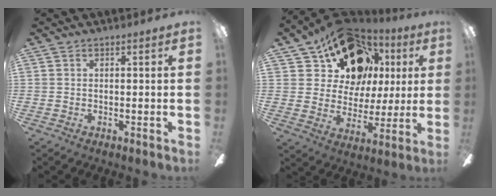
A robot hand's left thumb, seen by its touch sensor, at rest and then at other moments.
{"total": 18.1, "force": [10.3, 12.6, 7.8], "torque": [-0.141, -0.040, 0.197]}